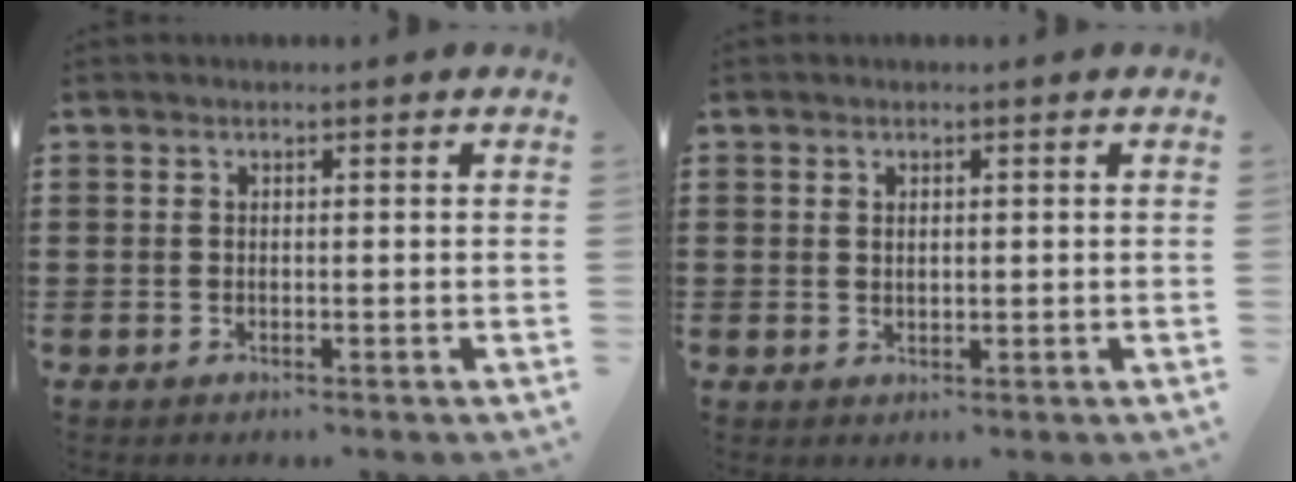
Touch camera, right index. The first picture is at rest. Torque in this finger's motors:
{"motor_torque": [-0.20, 0.59, 0.03, -0.01]}